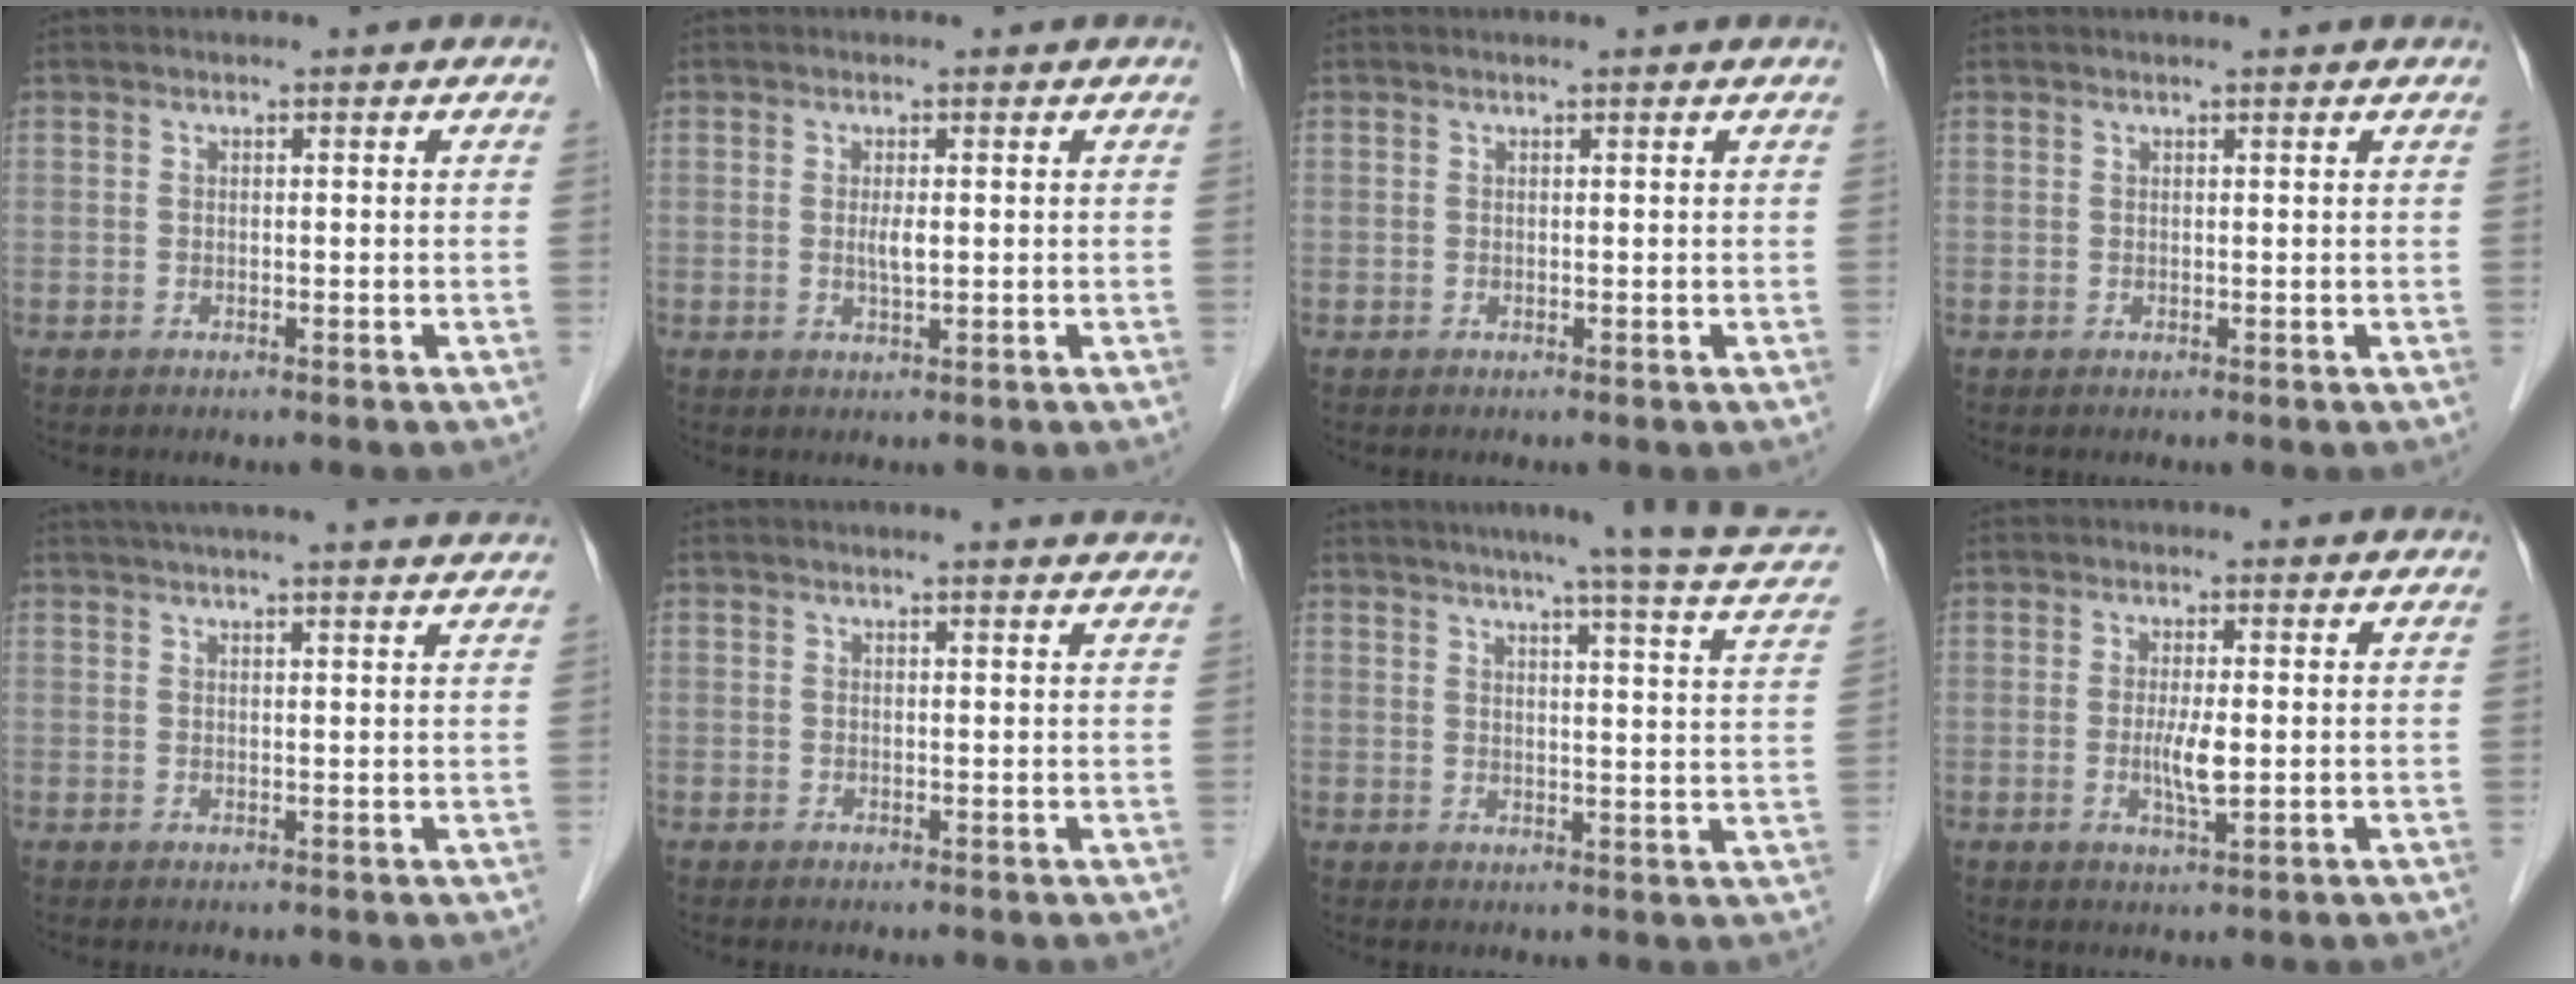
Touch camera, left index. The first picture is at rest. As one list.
[{"total": 1.7, "force": [0.2, 0.2, 1.7], "torque": [-0.035, -0.001, 0.003]}, {"total": 0.8, "force": [0.8, -0.1, 0.3], "torque": [-0.010, 0.008, 0.012]}, {"total": 1.4, "force": [1.3, -0.2, 0.6], "torque": [-0.013, 0.008, 0.019]}, {"total": 15.9, "force": [14.2, 0.1, 7.2], "torque": [-0.114, 0.022, 0.177]}, {"total": 5.2, "force": [4.9, 0.1, 1.8], "torque": [-0.024, 0.006, 0.042]}, {"total": 18.5, "force": [15.8, 0.0, 9.6], "torque": [-0.131, -0.024, 0.176]}, {"total": 3.7, "force": [-0.2, 0.6, 3.6], "torque": [-0.071, -0.005, -0.002]}]